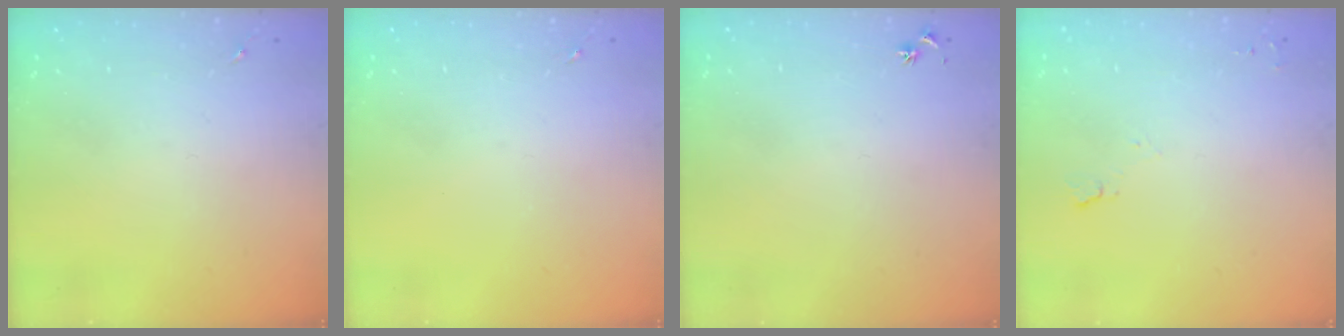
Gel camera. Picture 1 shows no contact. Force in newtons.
{"total": 0.0}
{"total": 3.0, "press": 2.9, "slide": 0.3}
{"total": 5.1, "press": 5.1, "slide": 0.6}